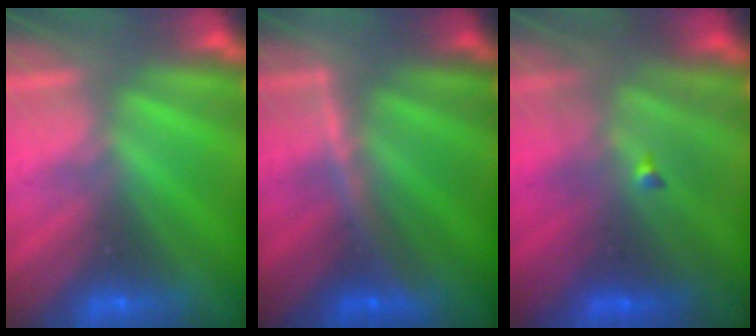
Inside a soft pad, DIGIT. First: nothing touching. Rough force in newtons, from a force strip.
{"total": 3.1}
{"total": 4.3}